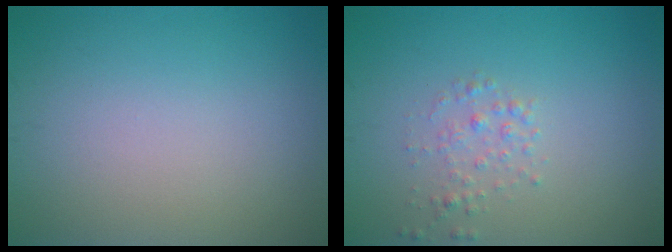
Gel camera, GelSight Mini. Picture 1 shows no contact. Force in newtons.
{"total": 1.4, "press": 1.4, "slide": 0.0}